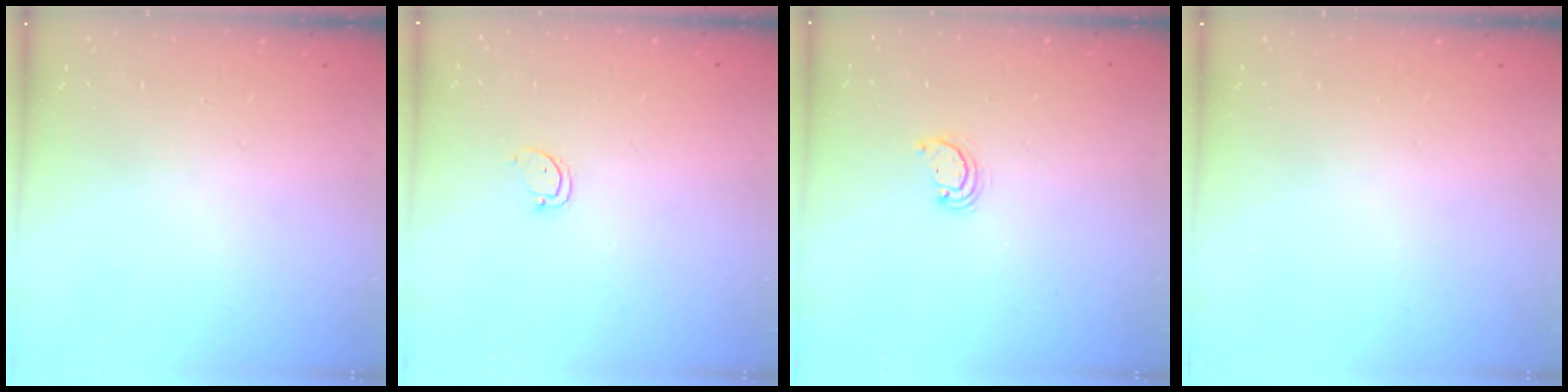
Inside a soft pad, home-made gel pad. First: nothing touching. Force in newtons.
{"total": 2.5, "press": 2.5, "slide": 0.3}
{"total": 2.6, "press": 2.6, "slide": 0.3}
{"total": 0.0}